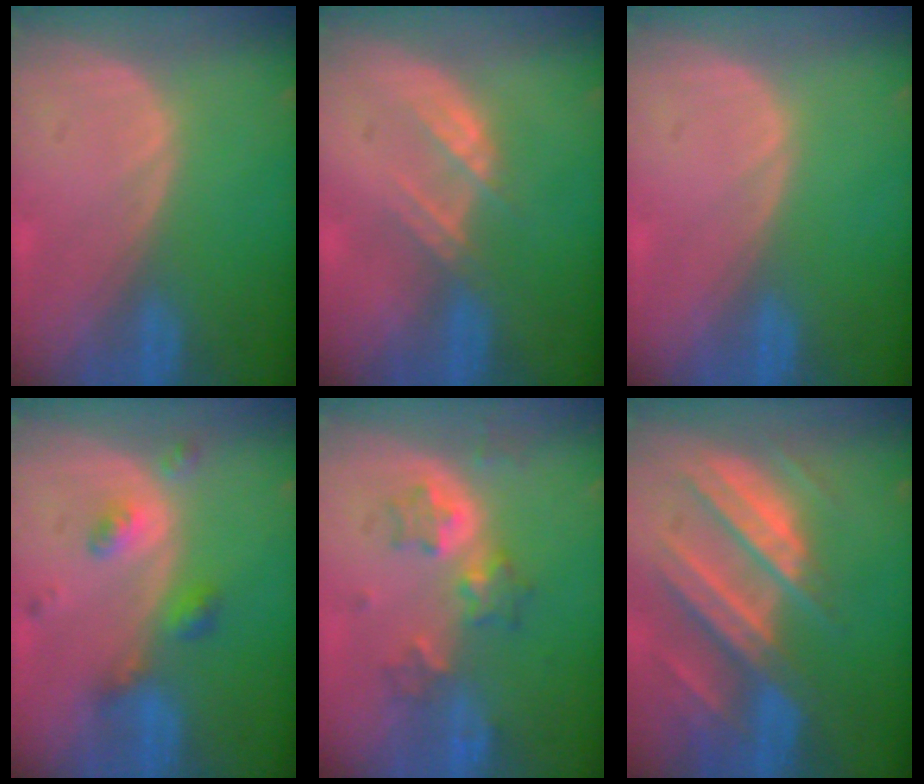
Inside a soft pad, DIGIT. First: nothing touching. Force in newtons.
{"total": 3.0, "press": 3.0, "slide": 0.3}
{"total": 0.0}
{"total": 5.3, "press": 4.5, "slide": 2.6}
{"total": 6.5, "press": 5.7, "slide": 3.2}
{"total": 10.5, "press": 9.2, "slide": 4.9}